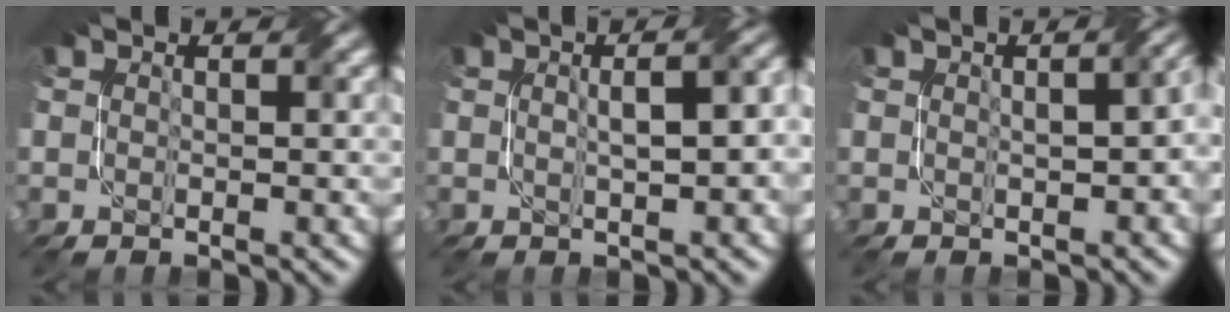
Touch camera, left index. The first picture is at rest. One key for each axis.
{"total": 5.8, "fx": 0.8, "fy": 2.1, "fz": 5.3, "tx": -0.046, "ty": 0.026, "tz": 0.005}
{"total": 3.7, "fx": 0.2, "fy": 1.4, "fz": 3.4, "tx": -0.035, "ty": 0.006, "tz": 0.014}